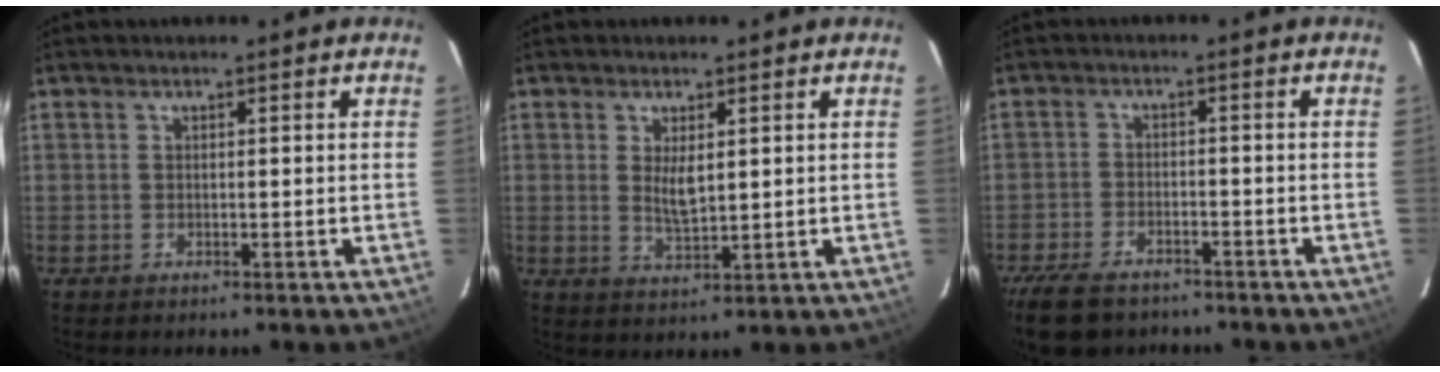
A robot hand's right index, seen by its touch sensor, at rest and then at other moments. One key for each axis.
{"total": 4.4, "fx": 0.9, "fy": 1.7, "fz": 3.9, "tx": -0.067, "ty": -0.008, "tz": 0.019}
{"total": 10.8, "fx": -8.3, "fy": 5.1, "fz": 4.7, "tx": -0.128, "ty": -0.013, "tz": -0.144}